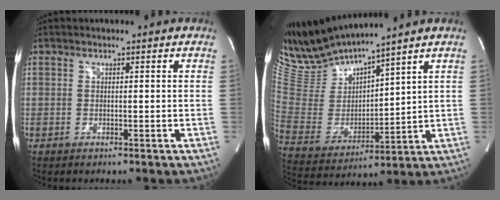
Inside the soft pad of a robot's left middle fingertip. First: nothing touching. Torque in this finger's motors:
{"motor_torque": [-0.06, -0.58, -0.09, 0.00]}